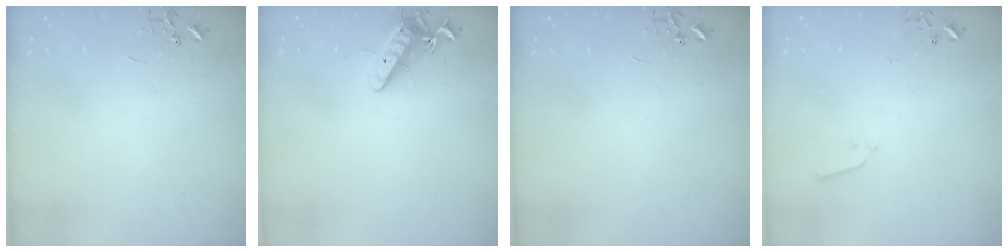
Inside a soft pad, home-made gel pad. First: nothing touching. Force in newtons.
{"total": 11.4, "press": 11.4, "slide": 0.9}
{"total": 0.0}
{"total": 3.0, "press": 2.9, "slide": 0.3}